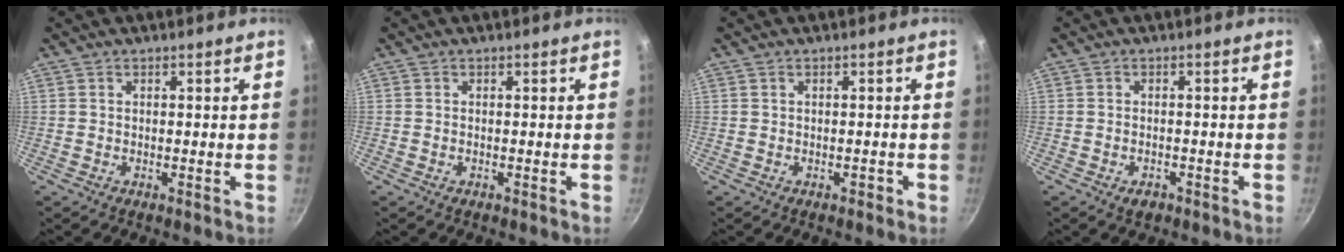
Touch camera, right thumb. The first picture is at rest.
{"total": 0.0}
{"total": 0.8, "force": [-0.4, 0.5, 0.4], "torque": [-0.002, 0.003, -0.009]}
{"total": 2.1, "force": [-1.3, 1.3, 1.1], "torque": [-0.017, 0.007, -0.016]}